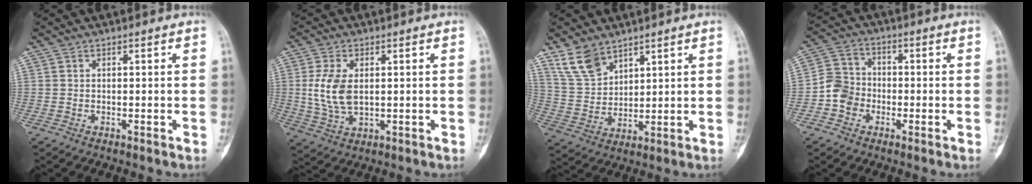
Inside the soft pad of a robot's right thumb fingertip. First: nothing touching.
{"total": 8.4, "force": [0.9, 4.9, 6.8], "torque": [-0.144, -0.007, 0.025]}
{"total": 8.4, "force": [6.1, 4.6, 3.5], "torque": [-0.057, -0.025, 0.133]}
{"total": 6.7, "force": [-2.1, 5.9, 2.3], "torque": [-0.019, 0.025, -0.051]}